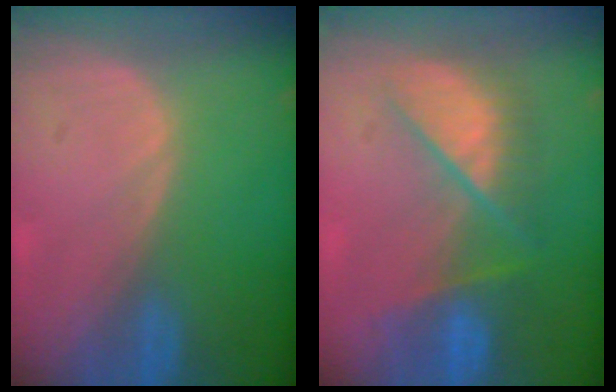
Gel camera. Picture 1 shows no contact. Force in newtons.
{"total": 7.9, "press": 7.9, "slide": 0.5}